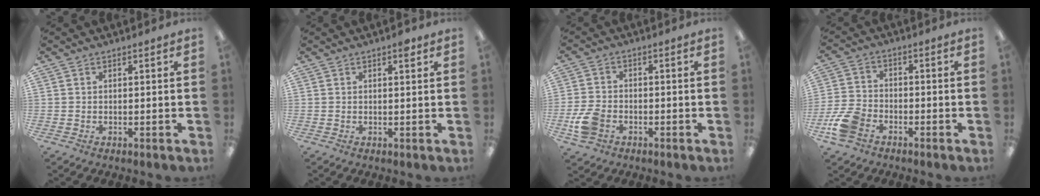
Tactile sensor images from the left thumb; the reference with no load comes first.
{"total": 2.0, "force": [1.0, 0.7, 1.5], "torque": [-0.010, -0.006, 0.010]}
{"total": 7.3, "force": [-3.1, 5.1, 4.3], "torque": [-0.097, 0.011, -0.057]}
{"total": 9.1, "force": [-4.9, 5.9, 4.8], "torque": [-0.111, 0.022, -0.092]}